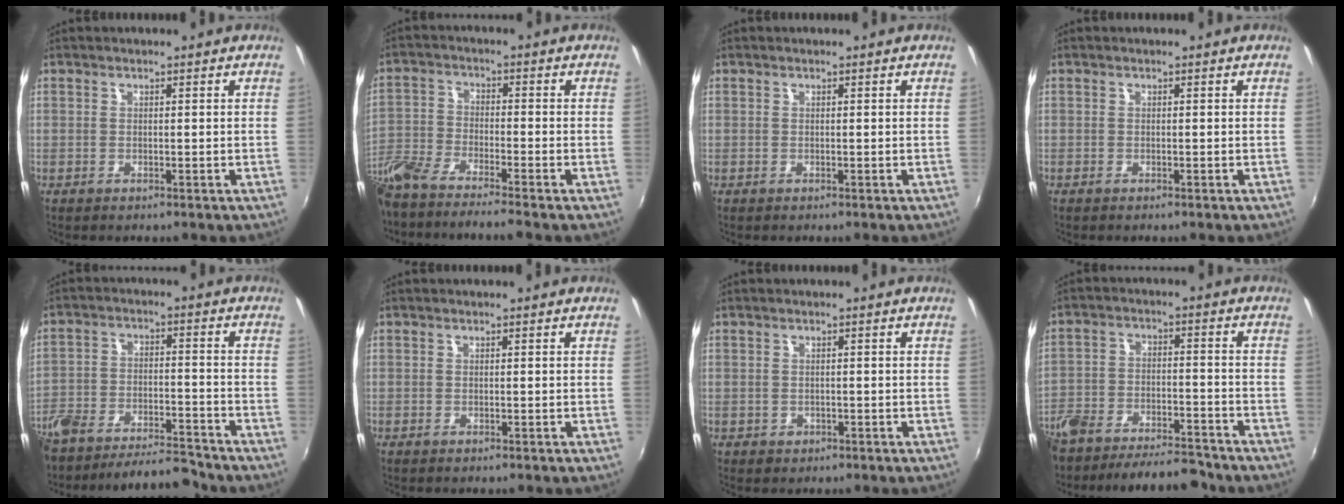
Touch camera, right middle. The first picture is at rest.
{"total": 11.2, "force": [-9.5, 0.9, 5.9], "torque": [-0.141, -0.031, -0.184]}
{"total": 0.0}
{"total": 0.5, "force": [-0.5, 0.1, 0.3], "torque": [-0.005, -0.003, -0.010]}
{"total": 14.2, "force": [-12.7, 3.5, 5.4], "torque": [-0.133, -0.004, -0.204]}
{"total": 0.0}
{"total": 1.5, "force": [-0.6, 1.2, 0.4], "torque": [-0.009, -0.004, -0.007]}
{"total": 16.2, "force": [-13.6, 5.4, 7.0], "torque": [-0.167, -0.009, -0.209]}